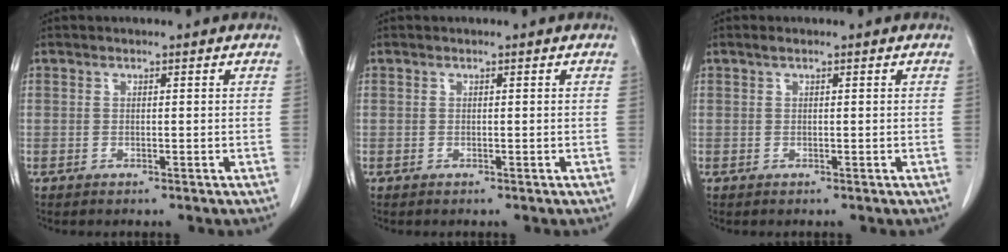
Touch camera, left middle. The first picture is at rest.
{"total": 0.0}
{"total": 0.5, "force": [0.4, 0.0, 0.4], "torque": [-0.011, 0.004, 0.007]}